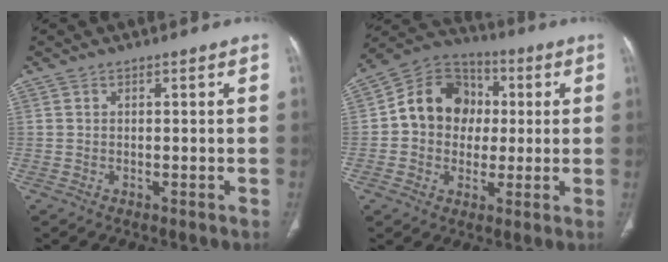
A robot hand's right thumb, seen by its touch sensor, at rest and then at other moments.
{"total": 13.9, "force": [1.0, 11.8, 7.2], "torque": [-0.079, 0.025, 0.006]}